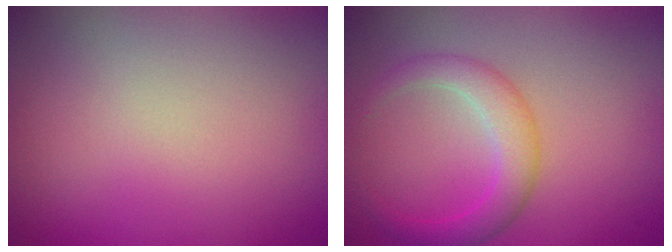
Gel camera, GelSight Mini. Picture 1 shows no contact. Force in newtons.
{"total": 2.9, "press": 2.9, "slide": 0.1}